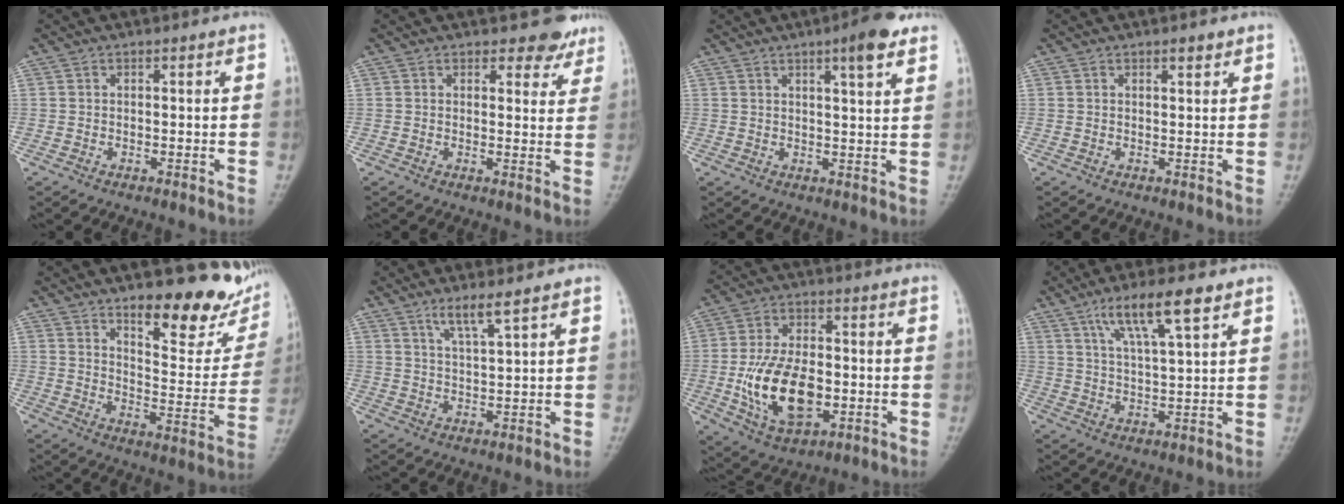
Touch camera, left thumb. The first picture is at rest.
{"total": 3.7, "force": [3.1, 1.8, 1.0], "torque": [0.012, -0.022, 0.032]}
{"total": 6.7, "force": [4.1, 1.0, 5.2], "torque": [-0.067, -0.019, 0.054]}
{"total": 1.3, "force": [0.9, 0.4, 0.8], "torque": [-0.007, -0.005, 0.014]}
{"total": 16.5, "force": [11.6, 5.9, 10.1], "torque": [-0.077, -0.086, 0.165]}
{"total": 4.5, "force": [3.1, 0.1, 3.3], "torque": [-0.066, -0.021, 0.062]}
{"total": 15.4, "force": [-2.9, 8.8, 12.2], "torque": [-0.207, 0.005, -0.040]}
{"total": 9.8, "force": [5.5, 1.7, 8.0], "torque": [-0.144, -0.014, 0.102]}